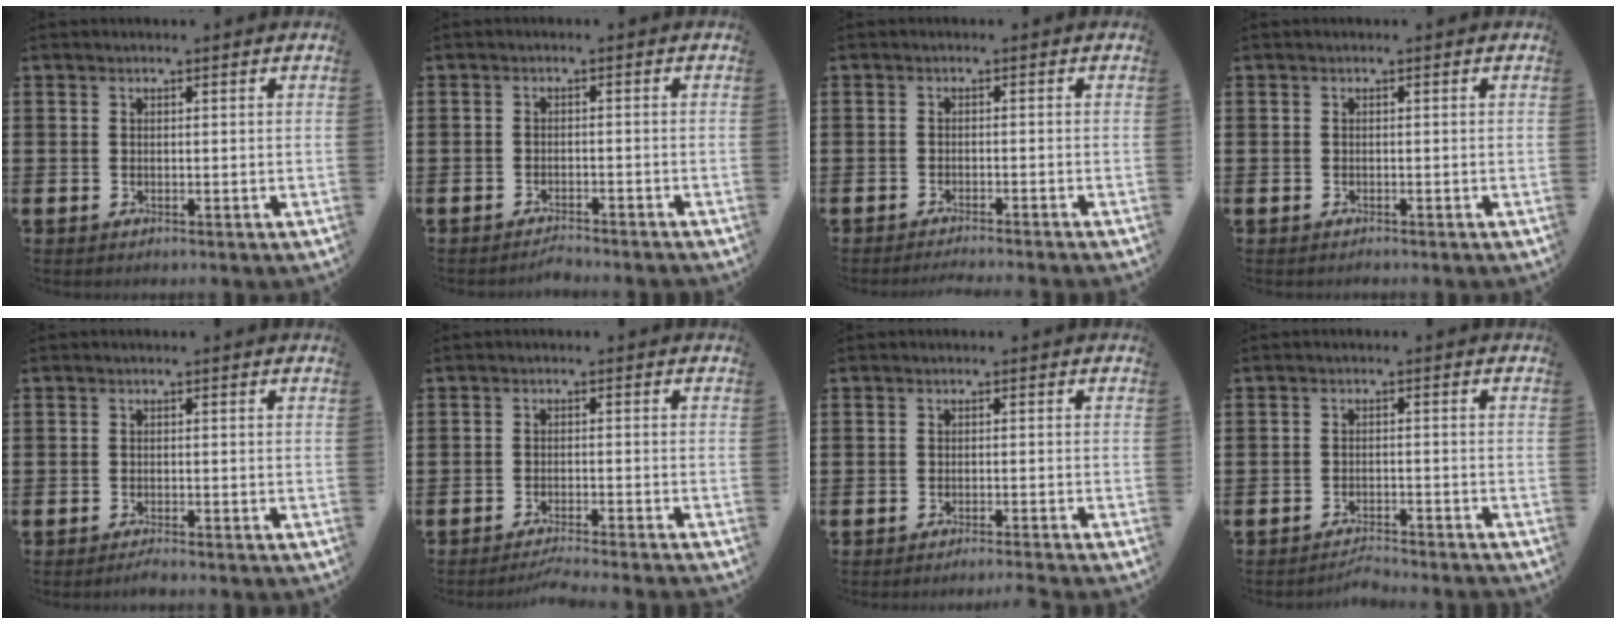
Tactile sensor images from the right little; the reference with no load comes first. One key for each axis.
{"total": 1.5, "fx": -1.5, "fy": -0.1, "fz": 0.1, "tx": -0.004, "ty": 0.003, "tz": -0.029}
{"total": 1.2, "fx": -1.1, "fy": -0.3, "fz": 0.1, "tx": 0.001, "ty": 0.002, "tz": -0.023}
{"total": 0.0}
{"total": 0.8, "fx": -0.7, "fy": -0.1, "fz": 0.4, "tx": -0.007, "ty": -0.002, "tz": -0.014}
{"total": 2.1, "fx": -2.0, "fy": -0.3, "fz": 0.7, "tx": -0.009, "ty": 0.001, "tz": -0.039}
{"total": 1.1, "fx": -1.0, "fy": -0.3, "fz": 0.2, "tx": -0.002, "ty": 0.001, "tz": -0.021}
{"total": 2.0, "fx": -2.0, "fy": -0.2, "fz": 0.2, "tx": -0.005, "ty": 0.004, "tz": -0.041}